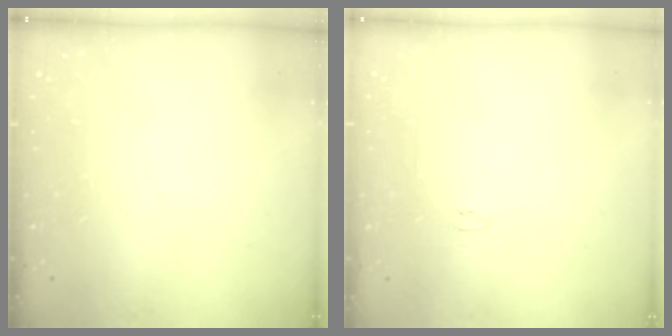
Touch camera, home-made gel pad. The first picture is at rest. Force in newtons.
{"total": 2.0, "press": 2.0, "slide": 0.3}